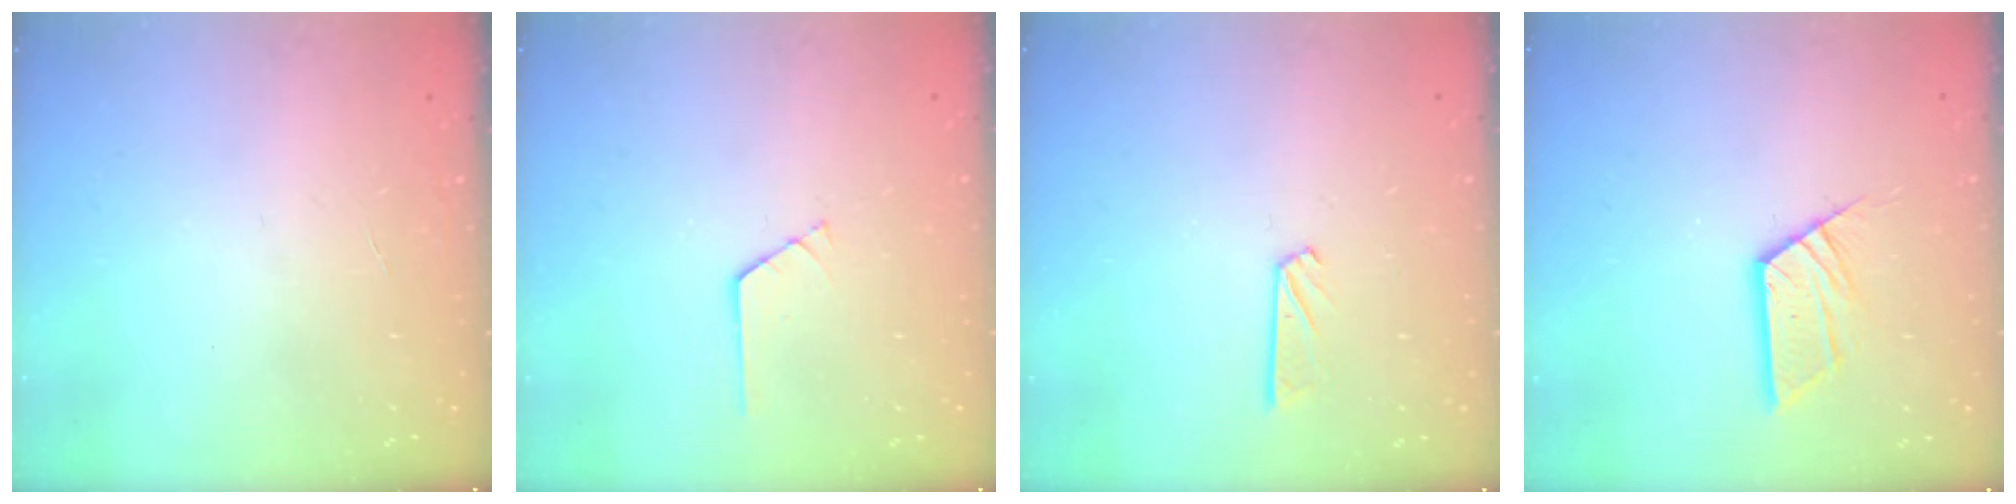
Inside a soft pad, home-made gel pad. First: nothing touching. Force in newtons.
{"total": 0.7, "press": 0.7, "slide": 0.1}
{"total": 4.4, "press": 4.4, "slide": 0.2}
{"total": 9.3, "press": 9.3, "slide": 0.6}